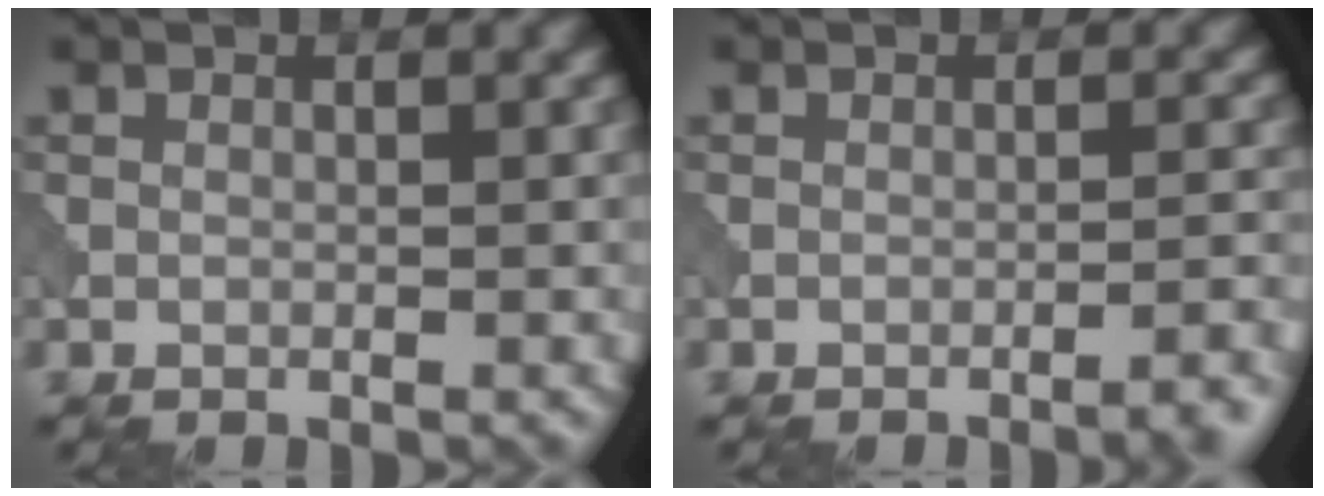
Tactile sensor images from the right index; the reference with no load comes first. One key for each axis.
{"total": 2.6, "fx": -1.9, "fy": 0.5, "fz": 1.8, "tx": -0.018, "ty": 0.014, "tz": -0.034}